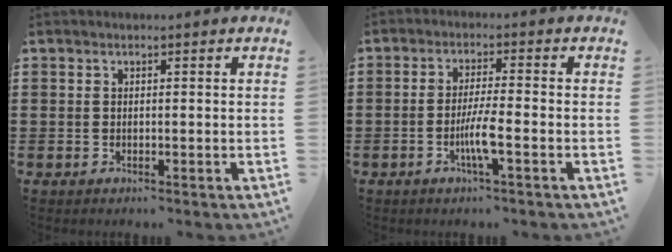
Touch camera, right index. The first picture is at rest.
{"total": 4.9, "force": [-1.9, 0.3, 4.6], "torque": [-0.091, -0.010, -0.037]}